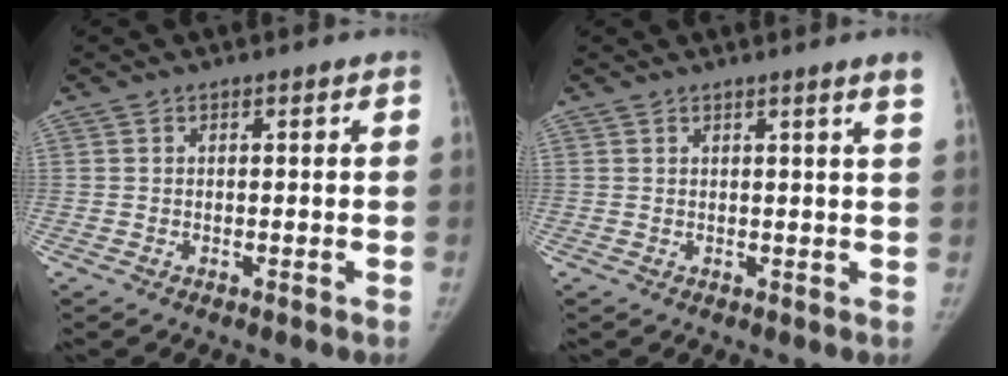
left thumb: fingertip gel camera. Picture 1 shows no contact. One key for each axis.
{"total": 2.8, "fx": 1.9, "fy": -0.6, "fz": 2.0, "tx": -0.027, "ty": -0.010, "tz": 0.023}